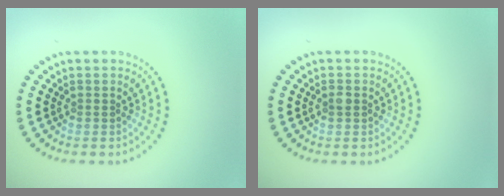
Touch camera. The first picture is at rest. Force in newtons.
{"total": 0.7, "press": 0.7, "slide": 0.0}